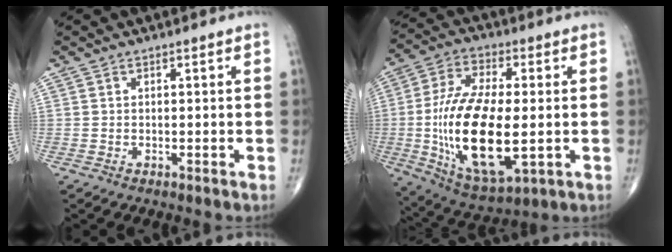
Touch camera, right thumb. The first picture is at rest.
{"total": 21.7, "force": [-2.3, 9.5, 19.4], "torque": [-0.382, -0.007, -0.027]}